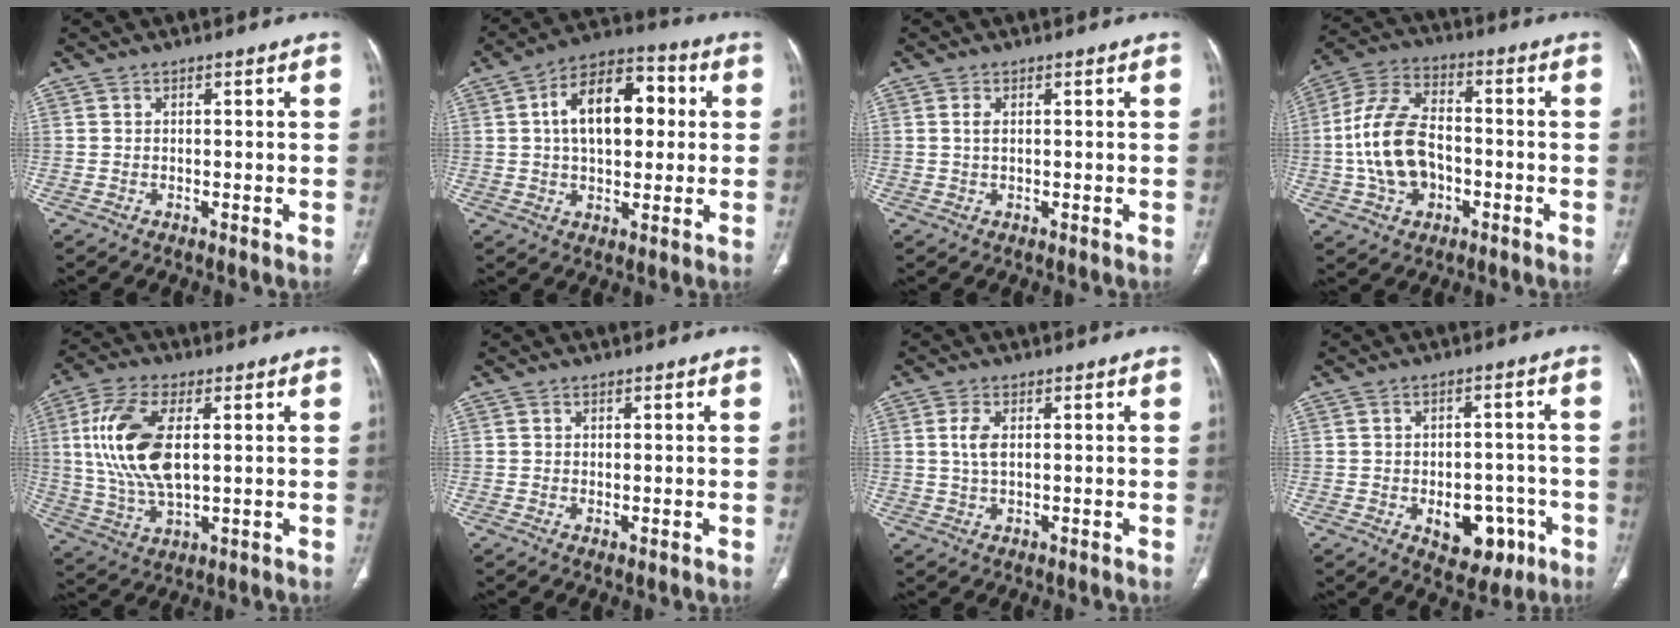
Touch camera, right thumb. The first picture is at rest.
{"total": 15.5, "force": [2.6, 9.0, 12.4], "torque": [-0.173, 0.024, 0.036]}
{"total": 1.5, "force": [0.4, 0.7, 1.3], "torque": [-0.031, 0.002, 0.011]}
{"total": 14.4, "force": [-2.1, 9.4, 10.7], "torque": [-0.202, 0.032, -0.039]}
{"total": 15.9, "force": [2.5, 7.7, 13.7], "torque": [-0.289, -0.004, 0.053]}
{"total": 0.8, "force": [0.0, 0.3, 0.7], "torque": [-0.014, -0.005, 0.002]}
{"total": 3.6, "force": [0.7, 1.7, 3.0], "torque": [-0.072, 0.000, 0.016]}
{"total": 10.0, "force": [-3.7, 6.6, 6.6], "torque": [-0.053, 0.029, -0.035]}